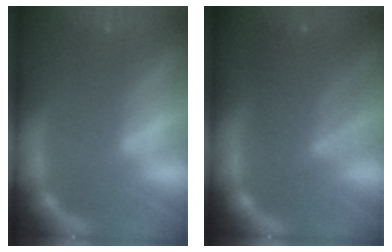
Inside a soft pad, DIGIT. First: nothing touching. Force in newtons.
{"total": 6.5}